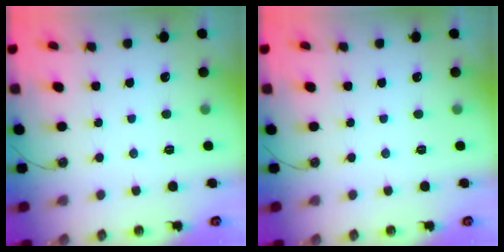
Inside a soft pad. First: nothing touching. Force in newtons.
{"total": 0.0}